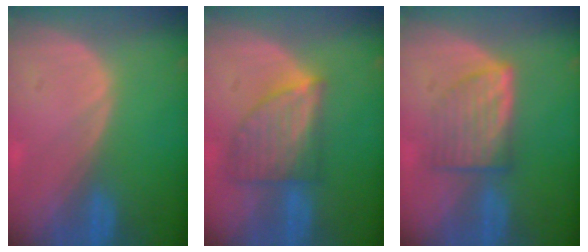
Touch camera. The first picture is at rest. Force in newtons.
{"total": 7.2, "press": 6.6, "slide": 2.8}
{"total": 6.2, "press": 6.0, "slide": 1.8}